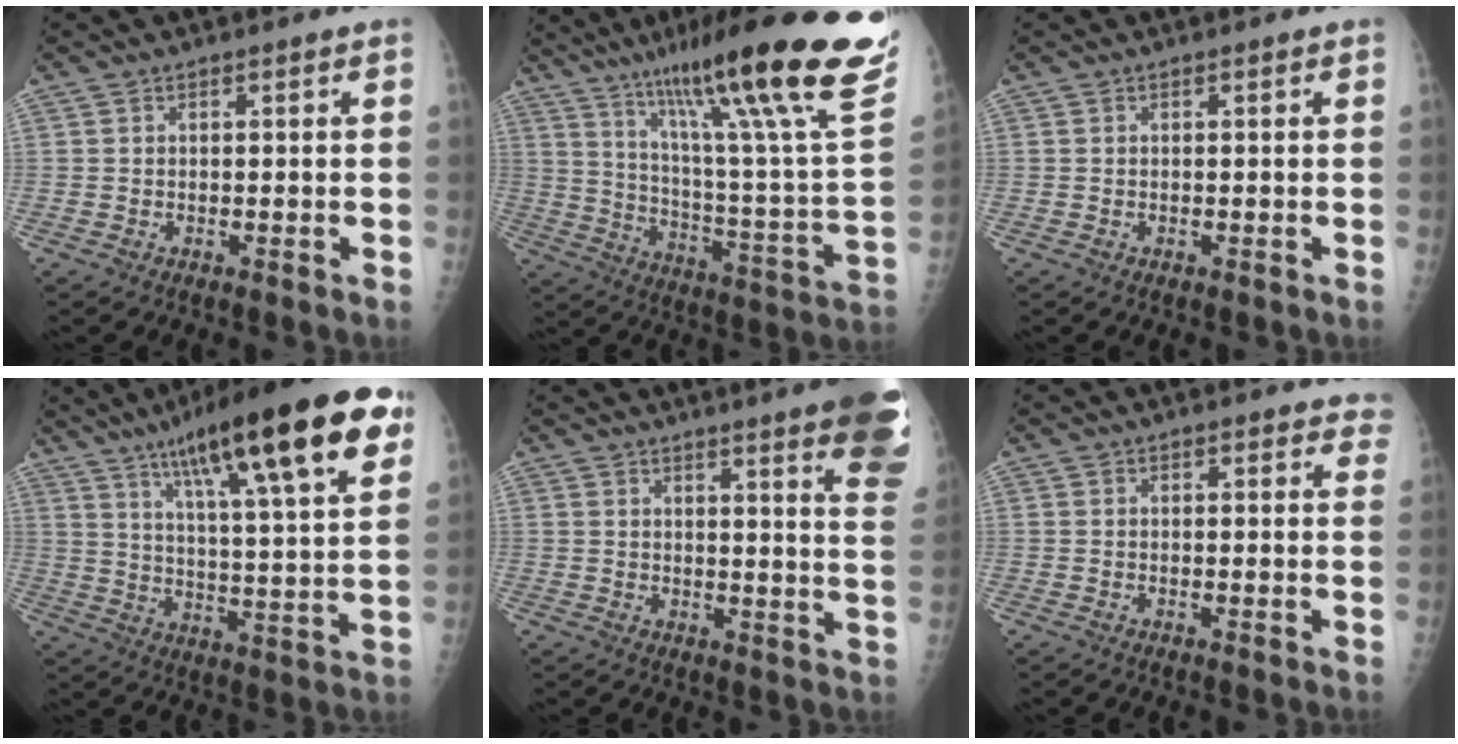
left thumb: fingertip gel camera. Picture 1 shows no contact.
{"total": 33.4, "force": [20.5, 3.8, 26.1], "torque": [-0.344, -0.061, 0.314]}
{"total": 0.0}
{"total": 26.5, "force": [14.5, 5.0, 21.6], "torque": [-0.321, -0.022, 0.223]}
{"total": 17.7, "force": [12.1, 2.0, 12.8], "torque": [-0.138, -0.060, 0.130]}
{"total": 3.3, "force": [2.7, 1.5, 1.2], "torque": [0.023, -0.006, 0.020]}